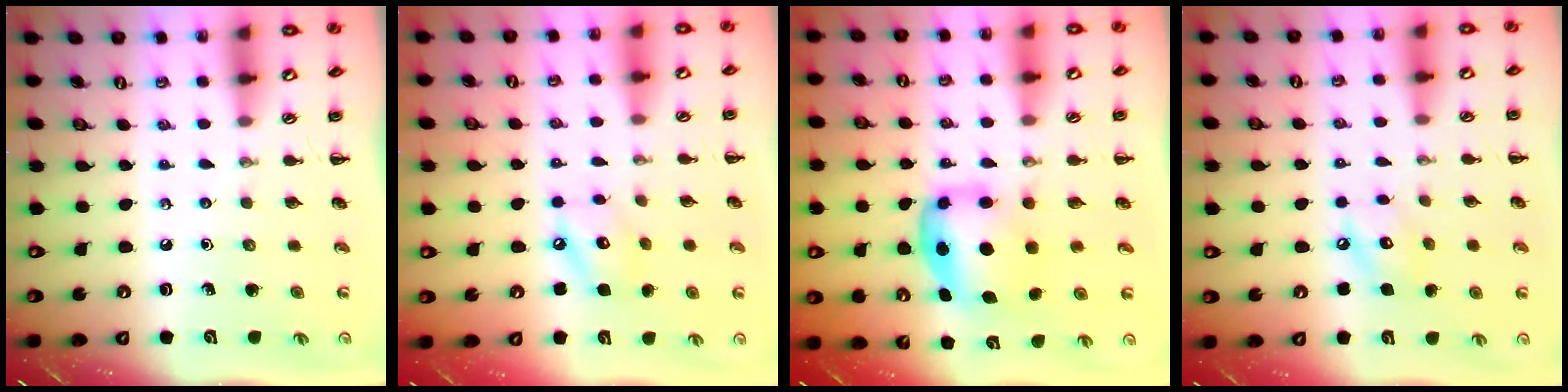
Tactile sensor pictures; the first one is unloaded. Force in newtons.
{"total": 7.8, "press": 7.7, "slide": 0.7}
{"total": 6.1, "press": 6.0, "slide": 1.0}
{"total": 8.6, "press": 8.5, "slide": 1.0}